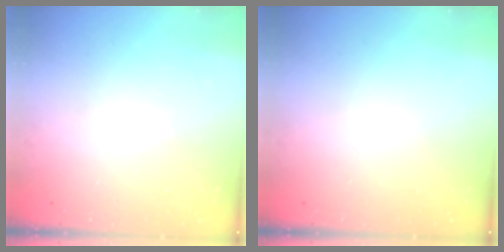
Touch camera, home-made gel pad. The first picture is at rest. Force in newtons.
{"total": 0.0}